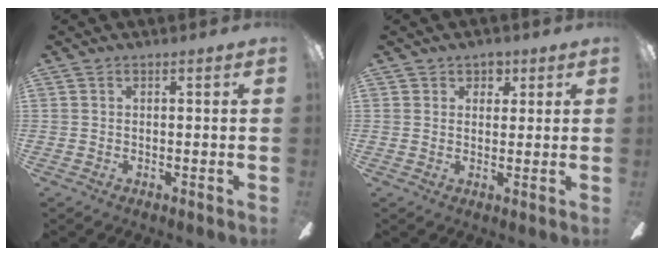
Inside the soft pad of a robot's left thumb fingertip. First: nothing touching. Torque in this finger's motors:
{"motor_torque": [-0.06, -0.27, 0.20, 0.10, -0.04]}